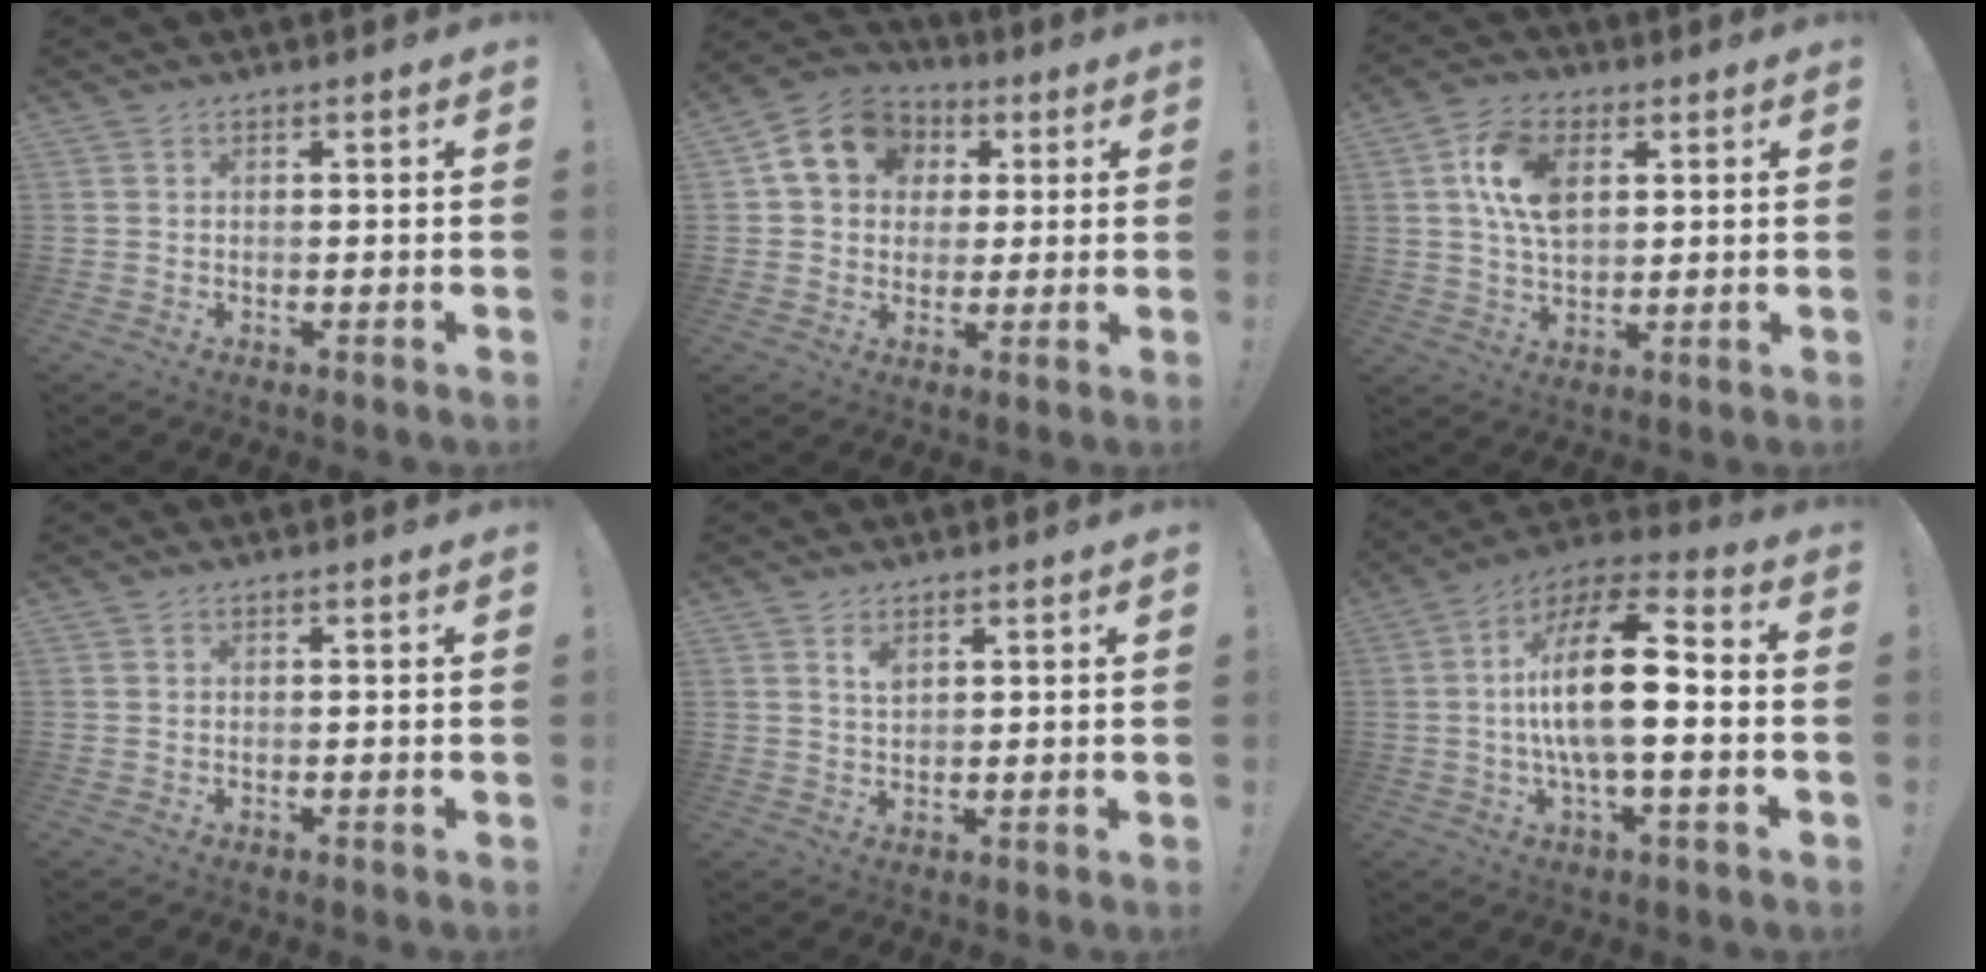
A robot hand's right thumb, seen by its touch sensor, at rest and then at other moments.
{"total": 12.9, "force": [4.2, 10.7, 5.8], "torque": [-0.074, -0.010, 0.084]}
{"total": 12.9, "force": [3.7, 8.3, 9.2], "torque": [-0.174, 0.005, 0.067]}
{"total": 0.0}
{"total": 3.0, "force": [1.9, 1.3, 1.9], "torque": [-0.018, -0.015, 0.029]}
{"total": 19.4, "force": [-0.5, 6.4, 18.3], "torque": [-0.333, 0.007, -0.016]}